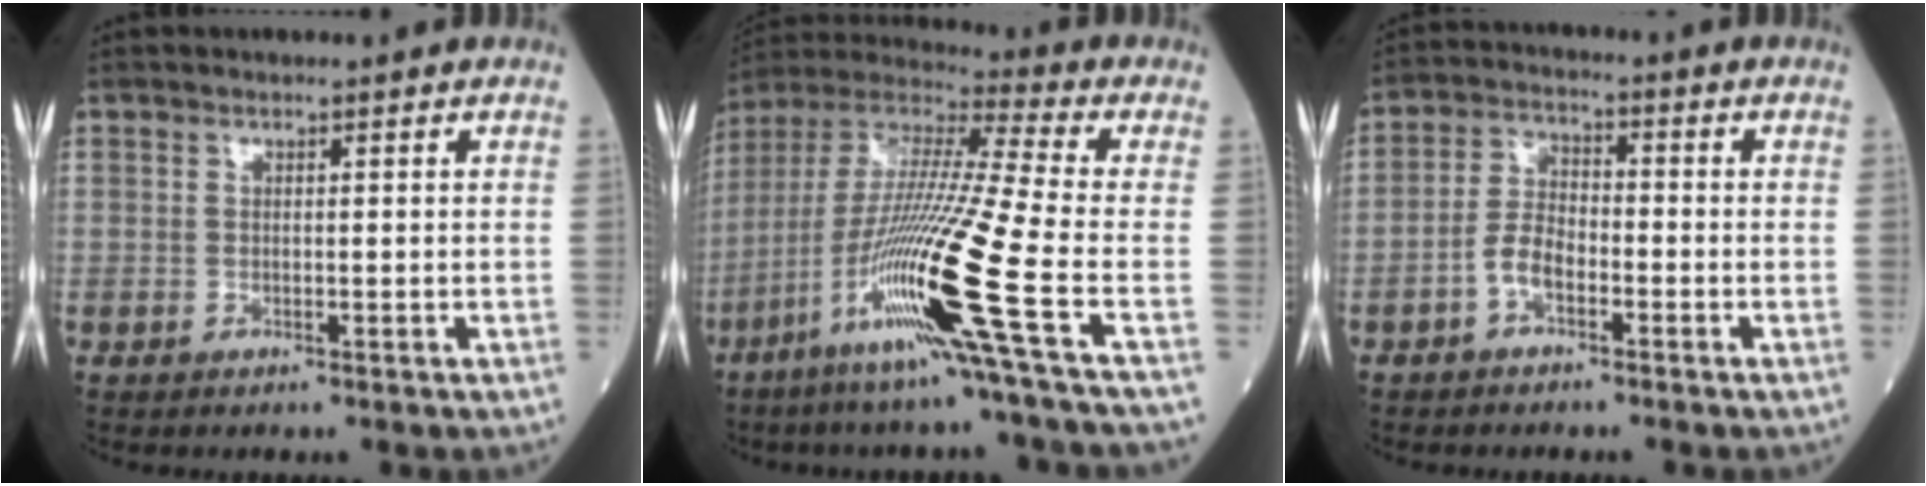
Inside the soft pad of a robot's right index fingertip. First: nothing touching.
{"total": 20.7, "force": [-8.5, -1.7, 18.9], "torque": [-0.403, -0.039, -0.171]}
{"total": 4.4, "force": [-2.2, 2.0, 3.3], "torque": [-0.069, 0.010, -0.046]}